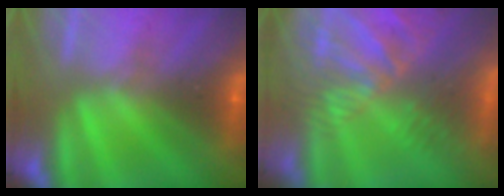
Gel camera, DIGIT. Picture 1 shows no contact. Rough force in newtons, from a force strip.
{"total": 9.5}